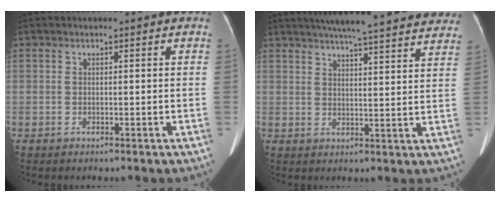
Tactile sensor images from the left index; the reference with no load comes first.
{"total": 24.6, "force": [21.8, 2.8, 11.0], "torque": [-0.155, -0.008, 0.261]}